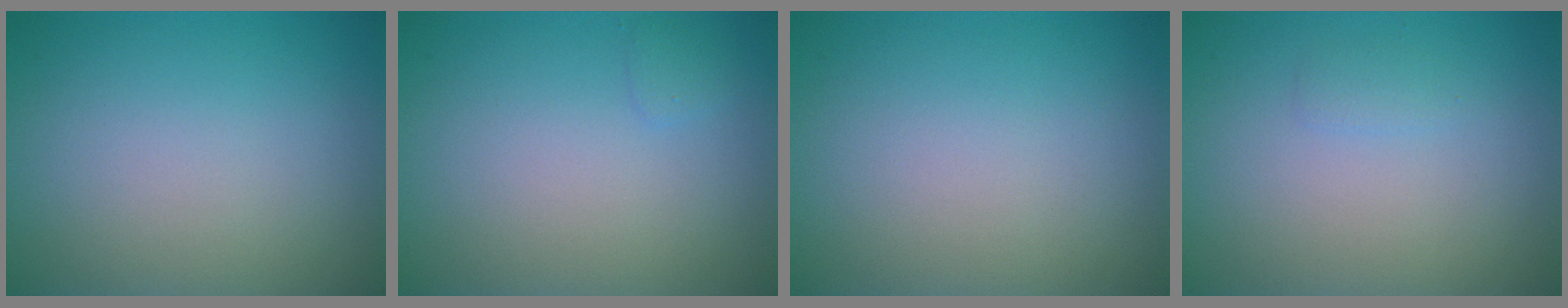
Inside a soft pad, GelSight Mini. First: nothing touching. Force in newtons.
{"total": 0.7, "press": 0.7, "slide": 0.1}
{"total": 0.0}
{"total": 0.7, "press": 0.7, "slide": 0.0}